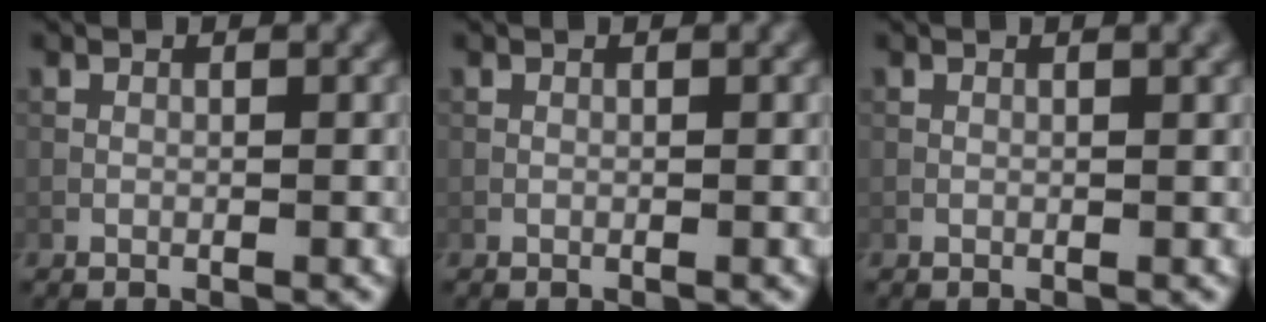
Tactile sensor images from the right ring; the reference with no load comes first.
{"total": 0.0}
{"total": 0.9, "force": [0.5, 0.2, 0.7], "torque": [-0.008, 0.005, 0.004]}